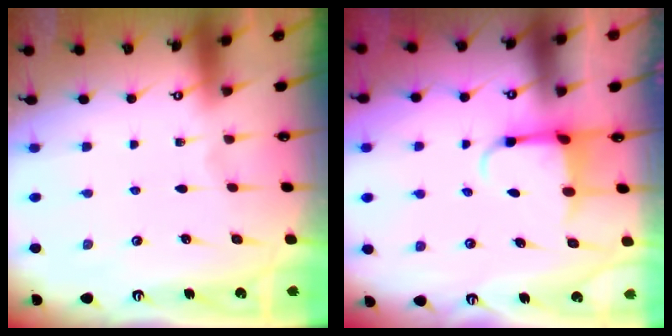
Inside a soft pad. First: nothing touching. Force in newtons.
{"total": 3.9, "press": 3.7, "slide": 1.2}